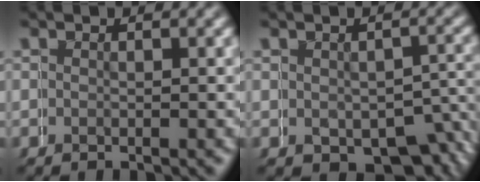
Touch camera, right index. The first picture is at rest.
{"total": 3.5, "force": [-1.0, 2.4, 2.4], "torque": [-0.023, 0.003, -0.021]}